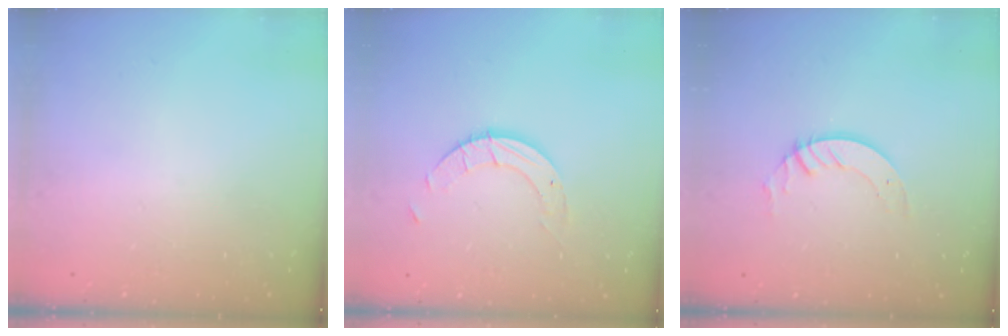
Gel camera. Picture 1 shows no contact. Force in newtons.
{"total": 4.9, "press": 4.9, "slide": 0.3}
{"total": 2.8, "press": 2.8, "slide": 0.2}